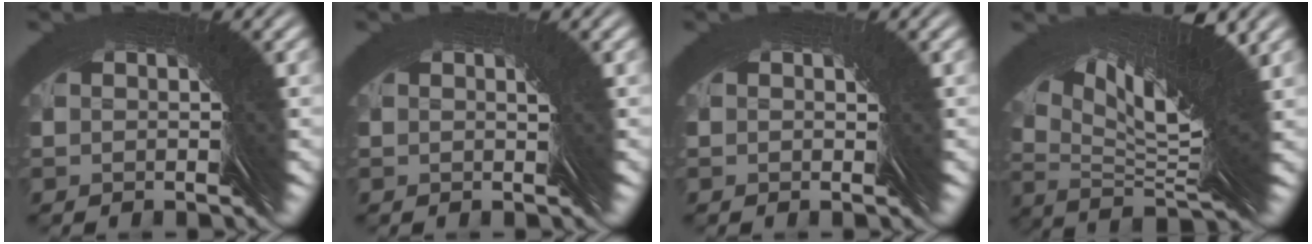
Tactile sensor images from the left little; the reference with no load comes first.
{"total": 2.1, "force": [-0.2, -1.5, -1.4], "torque": [0.029, 0.011, -0.004]}
{"total": 0.7, "force": [0.1, -0.1, -0.6], "torque": [0.009, 0.004, 0.000]}
{"total": 8.9, "force": [4.4, -1.1, 7.6], "torque": [-0.080, 0.049, 0.062]}